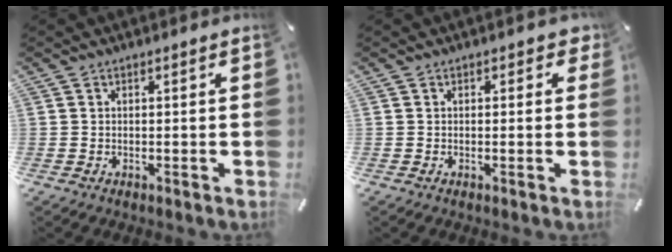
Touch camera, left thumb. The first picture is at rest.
{"total": 1.3, "force": [0.2, 1.0, 0.8], "torque": [-0.008, 0.004, 0.000]}